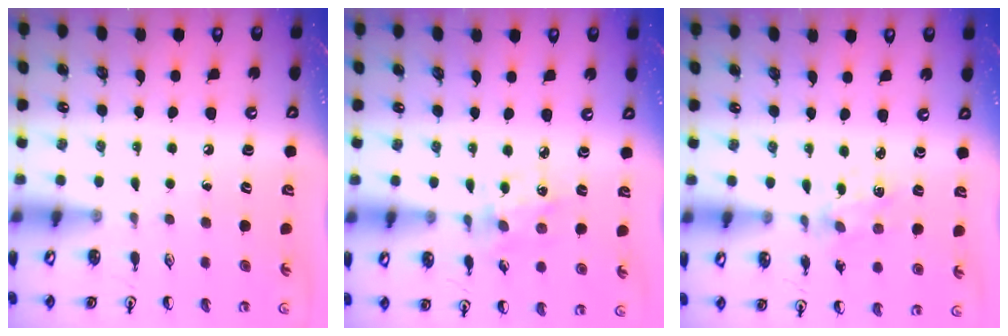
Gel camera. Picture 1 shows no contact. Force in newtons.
{"total": 2.0, "press": 2.0, "slide": 0.4}
{"total": 1.8, "press": 1.7, "slide": 0.5}